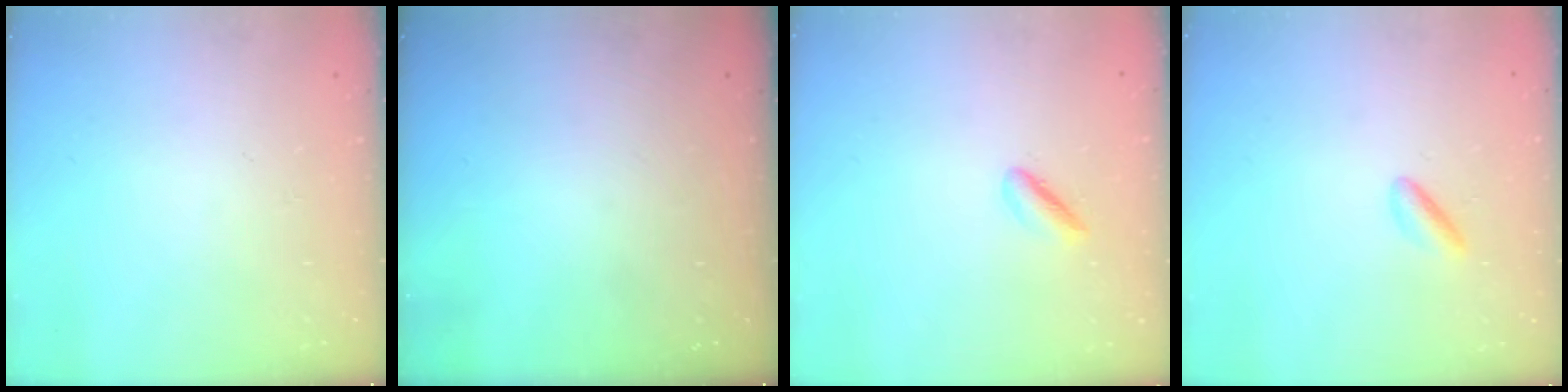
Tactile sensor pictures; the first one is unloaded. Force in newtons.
{"total": 0.0}
{"total": 1.8, "press": 1.7, "slide": 0.4}
{"total": 2.1, "press": 2.0, "slide": 0.8}